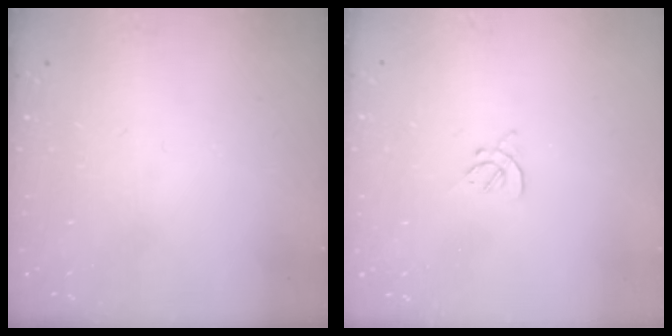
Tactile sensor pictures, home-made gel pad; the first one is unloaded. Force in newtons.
{"total": 1.6, "press": 1.5, "slide": 0.5}